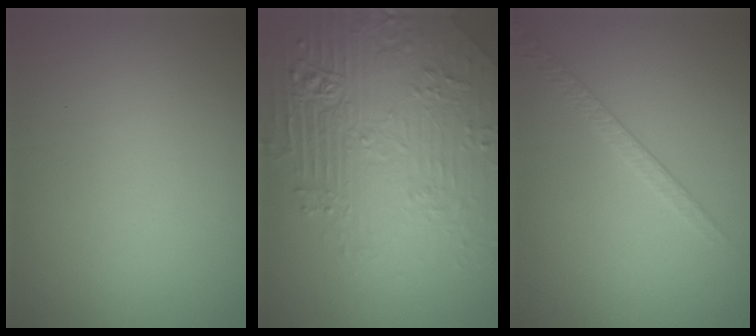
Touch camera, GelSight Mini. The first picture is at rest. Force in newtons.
{"total": 8.5, "press": 6.1, "slide": 5.9}
{"total": 1.6, "press": 1.0, "slide": 1.3}